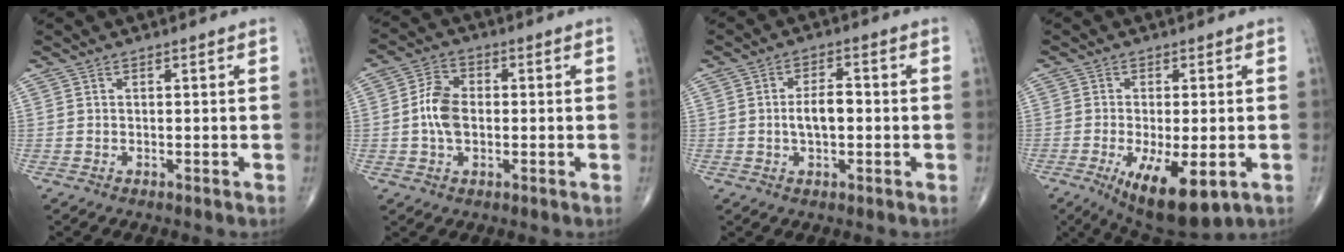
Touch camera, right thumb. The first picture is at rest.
{"total": 6.9, "force": [-0.4, 4.6, 5.1], "torque": [-0.093, 0.015, -0.015]}
{"total": 5.2, "force": [-0.5, 2.6, 4.5], "torque": [-0.076, 0.012, -0.011]}
{"total": 12.3, "force": [-4.6, 4.4, 10.5], "torque": [-0.167, -0.018, -0.061]}